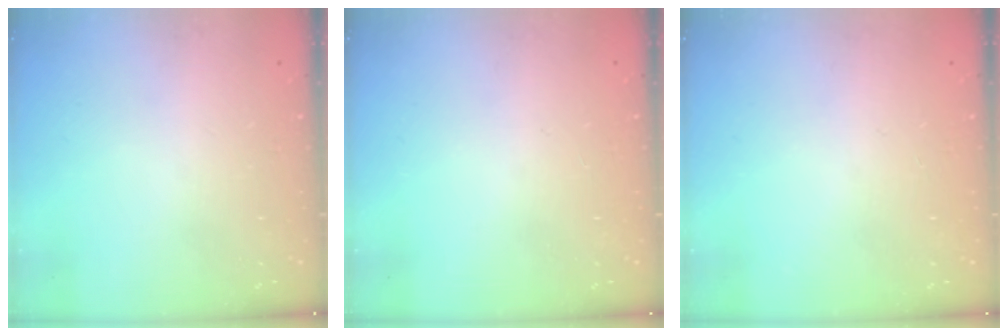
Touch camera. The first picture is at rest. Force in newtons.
{"total": 0.0}
{"total": 0.0}